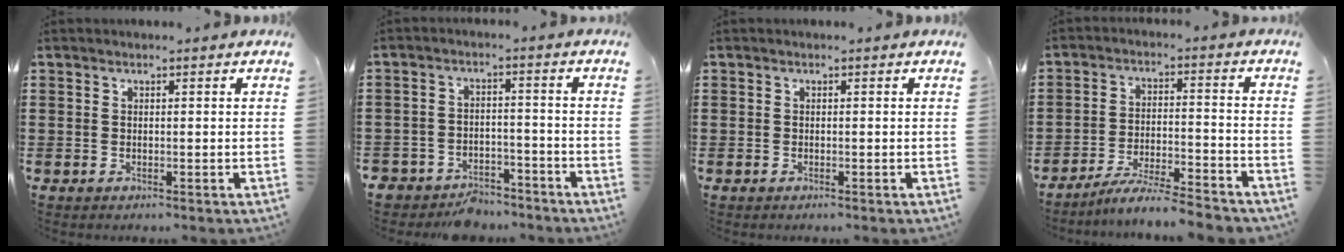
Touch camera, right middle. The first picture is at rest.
{"total": 5.5, "force": [-5.2, 1.7, 0.6], "torque": [-0.014, 0.016, -0.107]}
{"total": 0.0}
{"total": 6.2, "force": [-5.9, -0.2, 1.9], "torque": [-0.041, -0.012, -0.115]}